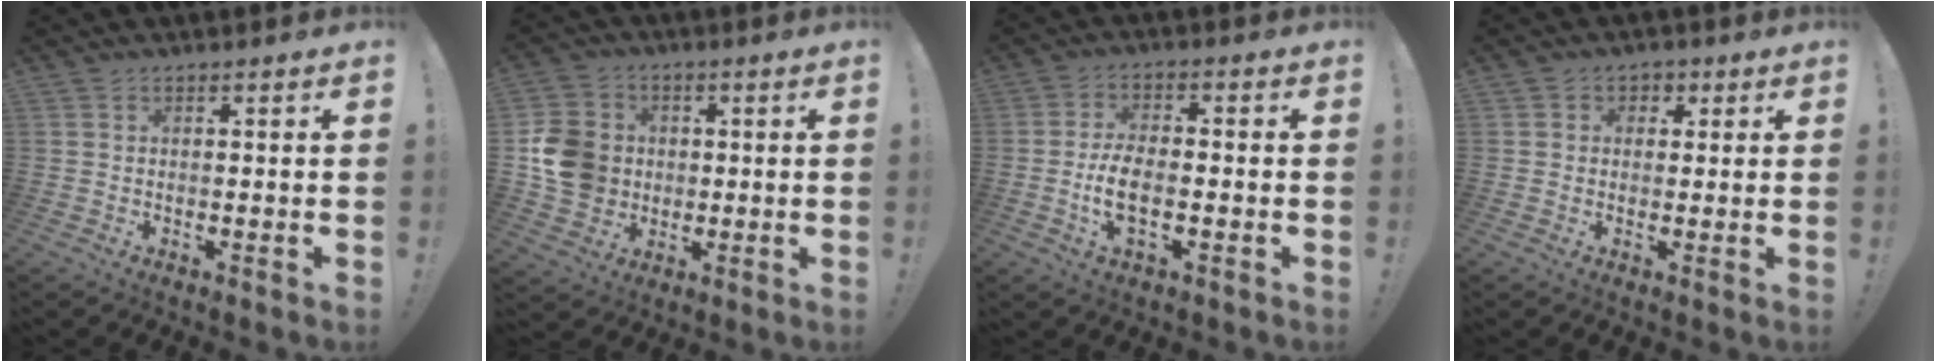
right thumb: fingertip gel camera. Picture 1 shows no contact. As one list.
[{"total": 12.6, "force": [-0.2, 11.3, 5.5], "torque": [-0.084, 0.008, 0.002]}, {"total": 7.7, "force": [-1.7, 3.4, 6.7], "torque": [-0.134, -0.002, -0.029]}, {"total": 3.1, "force": [0.3, 3.0, 0.8], "torque": [0.001, 0.000, 0.002]}]